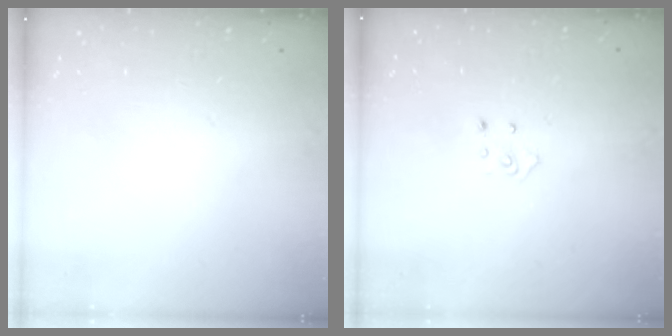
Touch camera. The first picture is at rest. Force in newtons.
{"total": 3.9, "press": 3.9, "slide": 0.3}